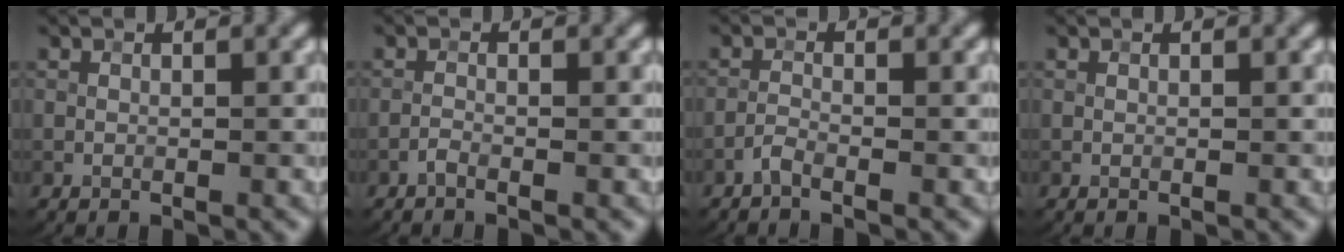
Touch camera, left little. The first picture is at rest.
{"total": 0.7, "force": [-0.6, 0.0, 0.4], "torque": [-0.011, 0.003, -0.014]}
{"total": 1.0, "force": [-0.9, 0.0, 0.5], "torque": [-0.015, 0.004, -0.022]}
{"total": 0.0}